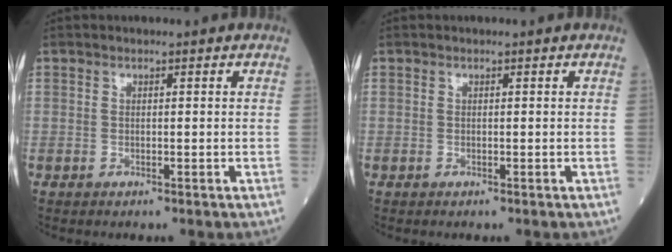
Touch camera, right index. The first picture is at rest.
{"total": 0.0}